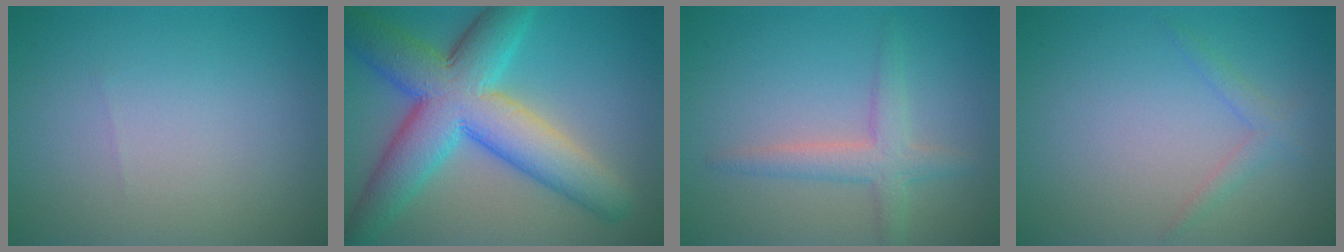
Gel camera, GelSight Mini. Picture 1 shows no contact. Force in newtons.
{"total": 10.9, "press": 10.9, "slide": 0.1}
{"total": 2.9, "press": 2.9, "slide": 0.2}
{"total": 1.3, "press": 1.3, "slide": 0.1}